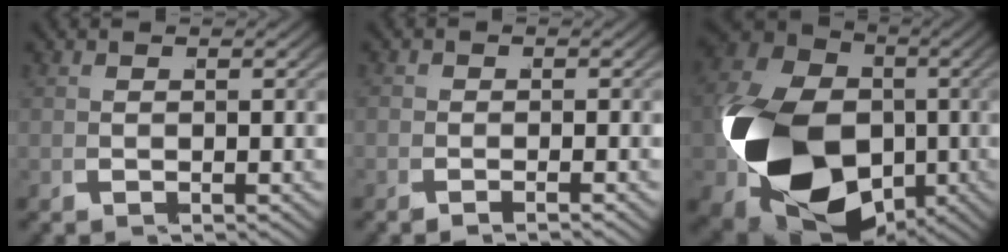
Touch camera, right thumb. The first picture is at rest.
{"total": 1.2, "force": [-0.8, 0.7, 0.4], "torque": [-0.007, 0.003, -0.026]}
{"total": 23.3, "force": [-3.2, 16.7, 16.0], "torque": [-0.337, -0.068, -0.027]}